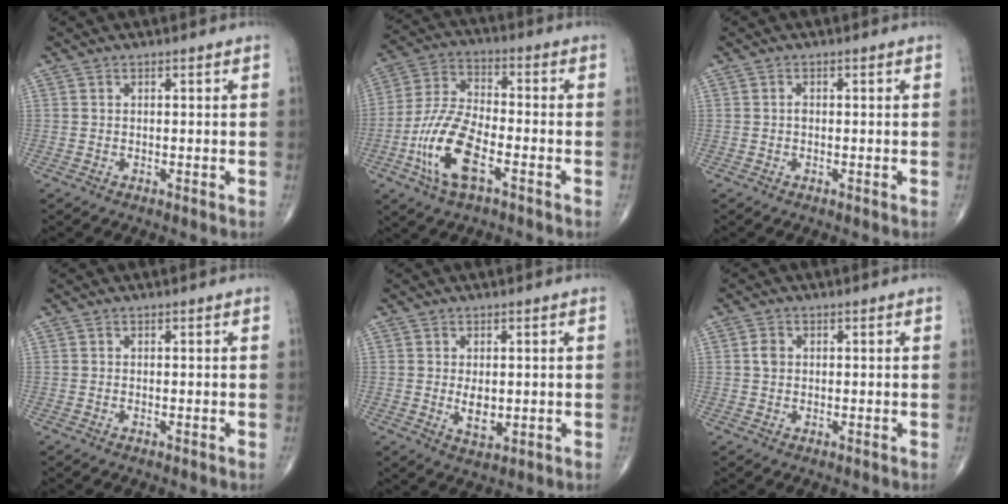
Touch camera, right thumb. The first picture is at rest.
{"total": 13.8, "force": [-5.5, 5.8, 11.3], "torque": [-0.235, 0.025, -0.105]}
{"total": 0.6, "force": [-0.1, 0.4, 0.5], "torque": [-0.007, 0.001, -0.006]}
{"total": 0.0}
{"total": 3.8, "force": [0.0, 2.2, 3.2], "torque": [-0.045, -0.009, 0.006]}
{"total": 1.9, "force": [0.3, 1.5, 1.1], "torque": [-0.019, 0.003, 0.003]}